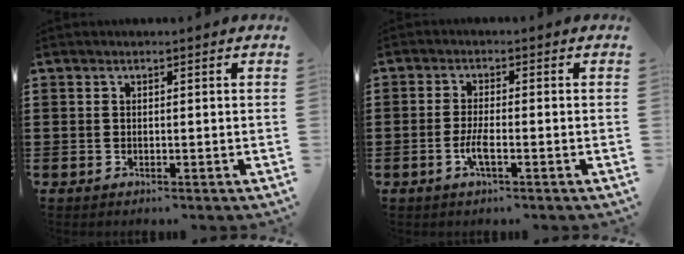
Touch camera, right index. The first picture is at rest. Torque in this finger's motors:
{"motor_torque": [1.32, 0.82, 0.23, 0.05]}